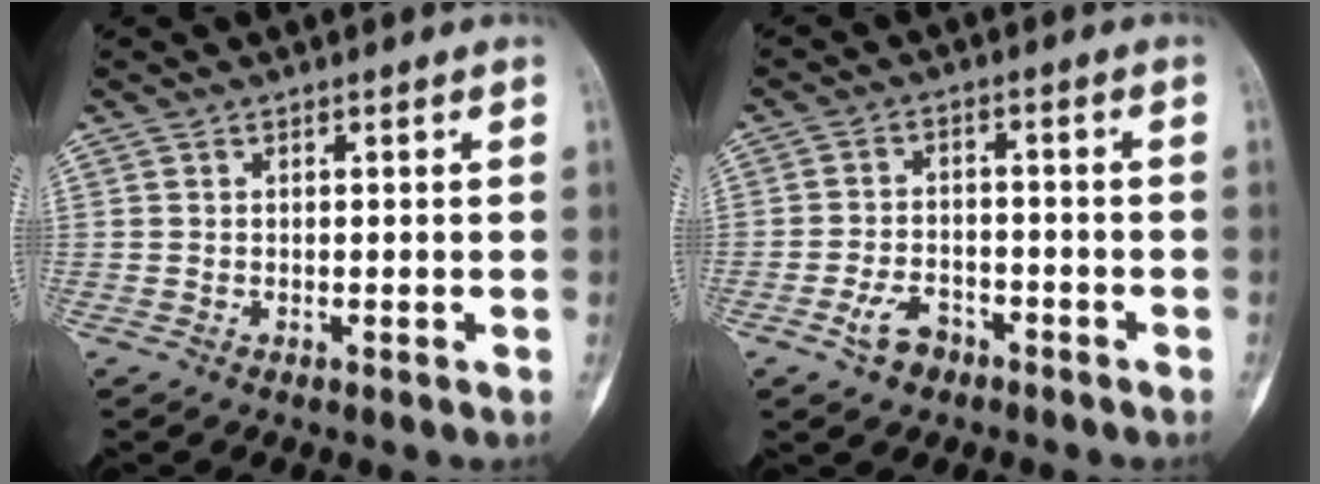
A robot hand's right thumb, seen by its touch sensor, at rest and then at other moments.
{"total": 5.2, "force": [-3.2, 3.1, 2.6], "torque": [-0.042, 0.026, -0.053]}